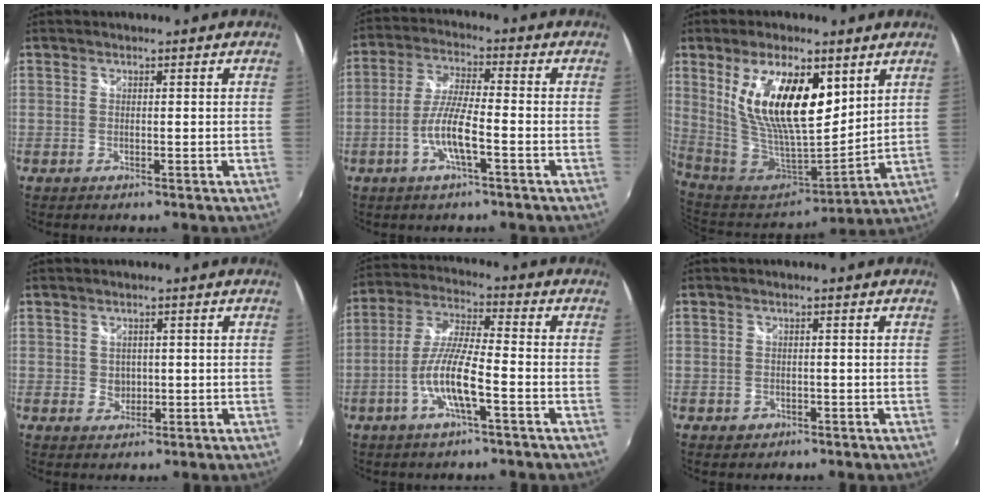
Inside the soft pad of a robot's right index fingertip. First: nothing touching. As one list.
[{"total": 7.8, "force": [-3.1, 1.0, 7.1], "torque": [-0.146, -0.001, -0.059]}, {"total": 19.2, "force": [7.1, 8.0, 16.0], "torque": [-0.299, -0.004, 0.143]}, {"total": 2.3, "force": [0.1, 2.2, 0.7], "torque": [-0.008, 0.001, 0.003]}, {"total": 10.1, "force": [-3.9, 1.4, 9.2], "torque": [-0.195, -0.002, -0.076]}, {"total": 2.1, "force": [-1.0, 1.7, 0.6], "torque": [-0.014, -0.002, -0.014]}]